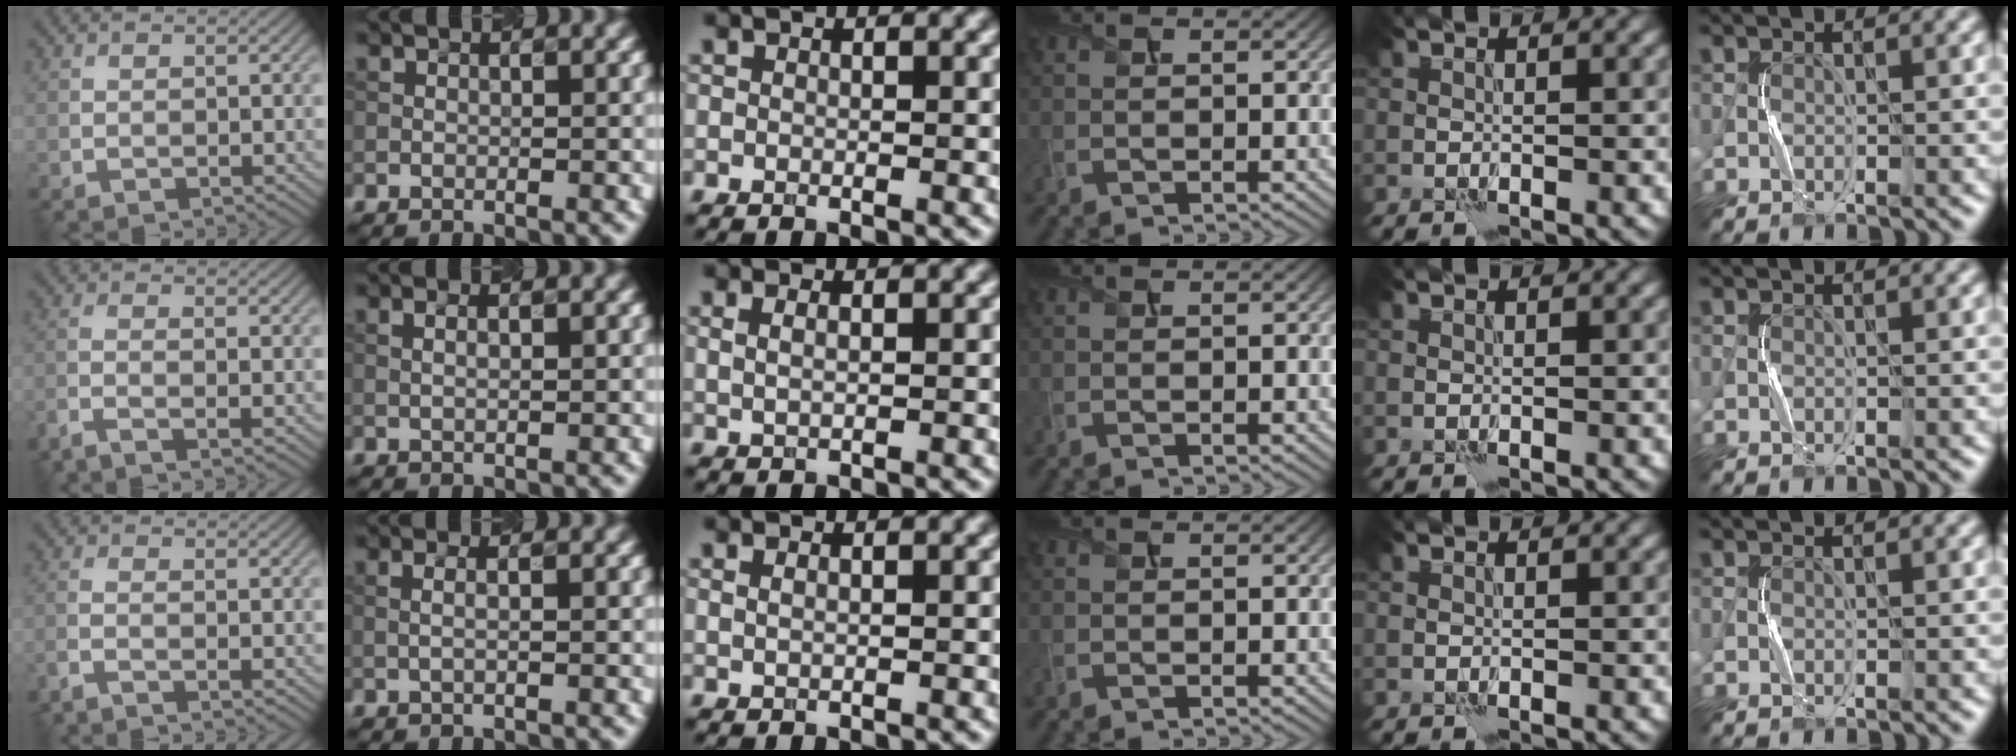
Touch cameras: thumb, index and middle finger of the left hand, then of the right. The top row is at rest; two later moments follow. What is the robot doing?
{"motion": "squeeze", "object": "sponge"}